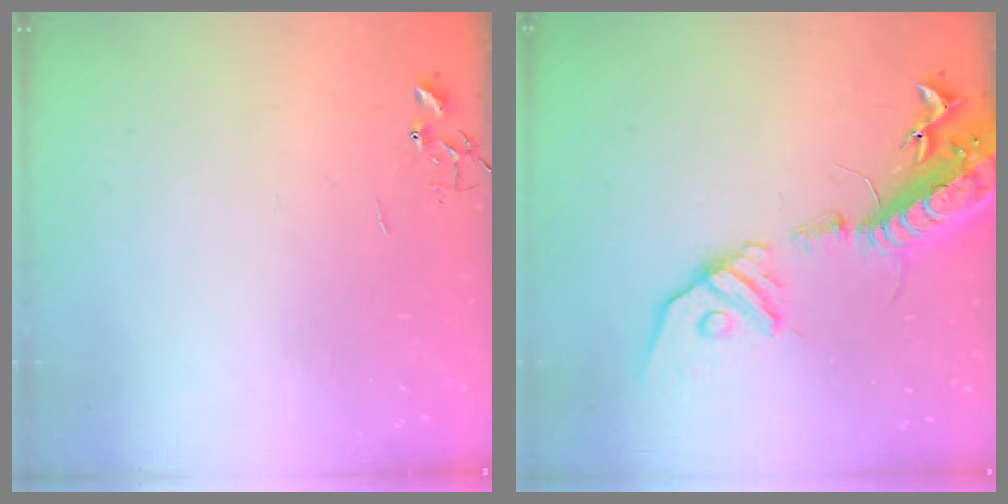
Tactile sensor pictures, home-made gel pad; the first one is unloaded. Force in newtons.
{"total": 20.4, "press": 19.9, "slide": 4.3}